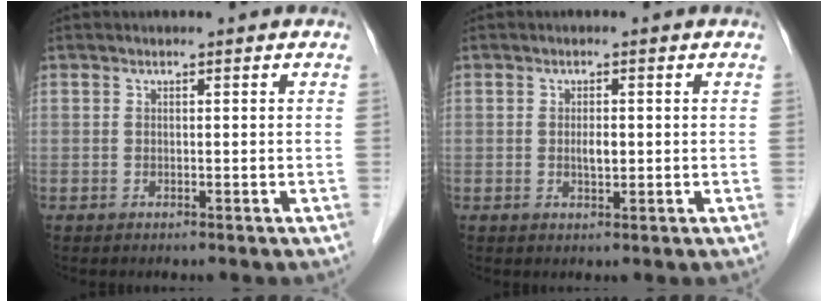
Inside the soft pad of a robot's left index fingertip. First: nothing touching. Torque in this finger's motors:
{"motor_torque": [0.05, 0.03, 0.02, 0.03]}